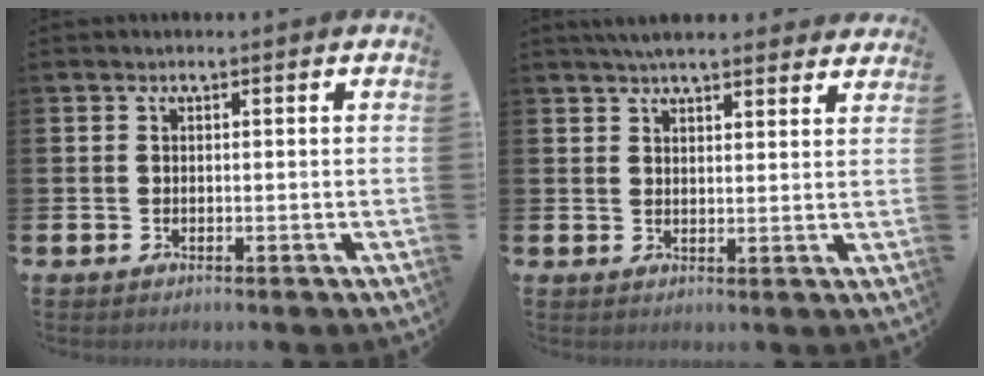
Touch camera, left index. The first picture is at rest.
{"total": 4.5, "force": [4.3, 0.8, 1.1], "torque": [-0.023, -0.015, 0.077]}